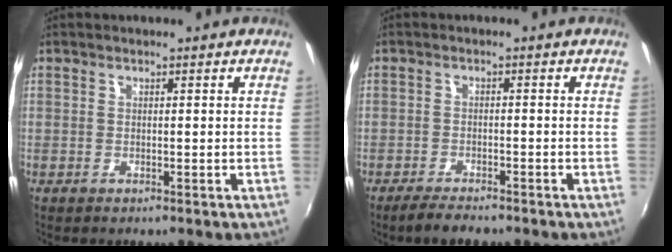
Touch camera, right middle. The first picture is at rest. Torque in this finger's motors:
{"motor_torque": [0.36, -0.43, -0.01, -0.01]}